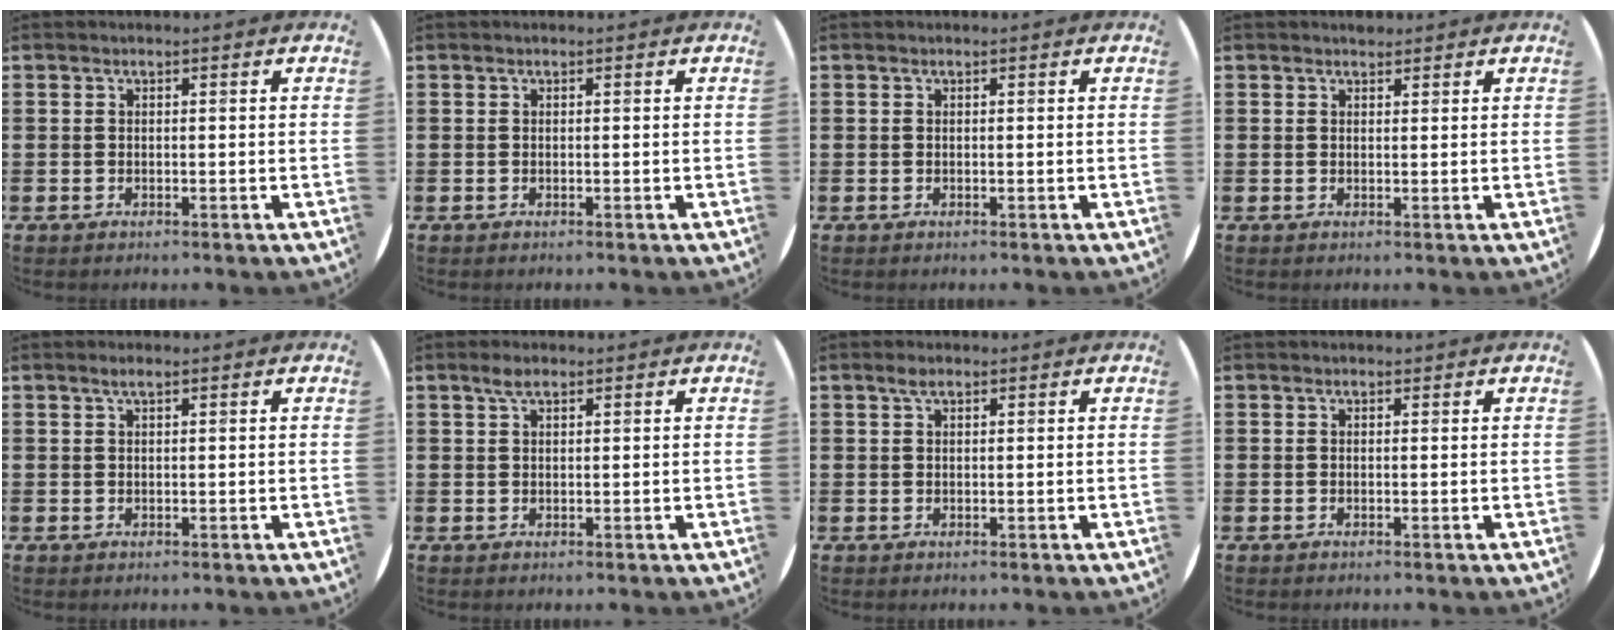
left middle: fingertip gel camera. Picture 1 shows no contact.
{"total": 0.0}
{"total": 0.0}
{"total": 1.0, "force": [0.9, 0.3, -0.1], "torque": [0.008, -0.001, 0.017]}
{"total": 1.1, "force": [0.7, 0.1, 0.9], "torque": [-0.017, 0.003, 0.012]}
{"total": 2.0, "force": [1.3, 0.8, 1.3], "torque": [-0.027, 0.007, 0.021]}
{"total": 1.3, "force": [0.8, 0.6, 0.9], "torque": [-0.010, 0.002, 0.011]}
{"total": 0.0}